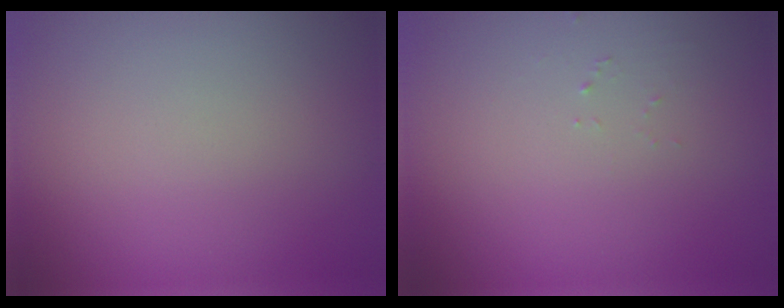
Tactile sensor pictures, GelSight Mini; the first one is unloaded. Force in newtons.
{"total": 0.7, "press": 0.7, "slide": 0.1}